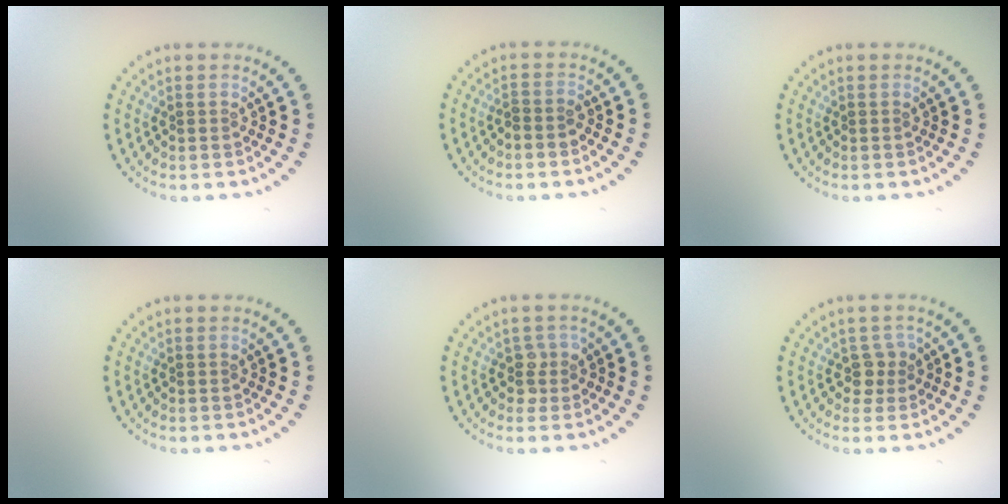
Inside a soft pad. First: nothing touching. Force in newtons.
{"total": 1.3, "press": 1.1, "slide": 0.8}
{"total": 0.0}
{"total": 0.0}
{"total": 1.6, "press": 1.3, "slide": 1.0}
{"total": 1.6, "press": 1.4, "slide": 0.8}